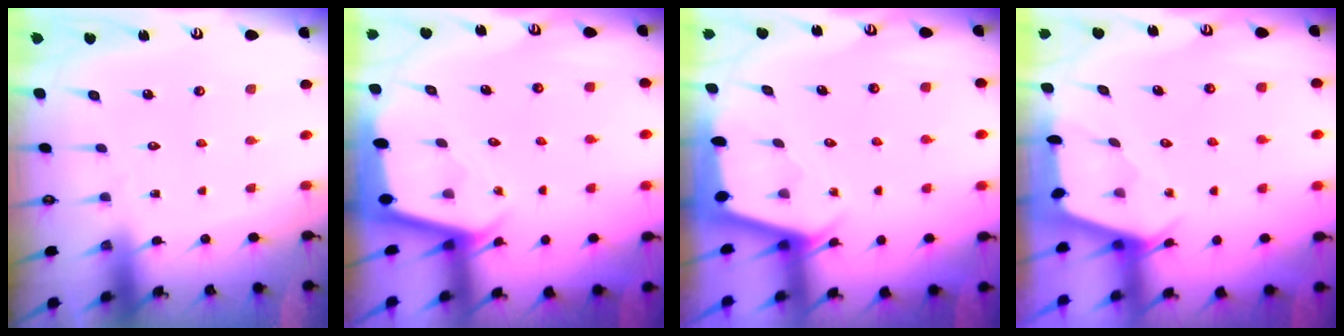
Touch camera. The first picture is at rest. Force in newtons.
{"total": 2.2, "press": 2.2, "slide": 0.1}
{"total": 2.3, "press": 2.3, "slide": 0.2}
{"total": 3.5, "press": 3.5, "slide": 0.1}